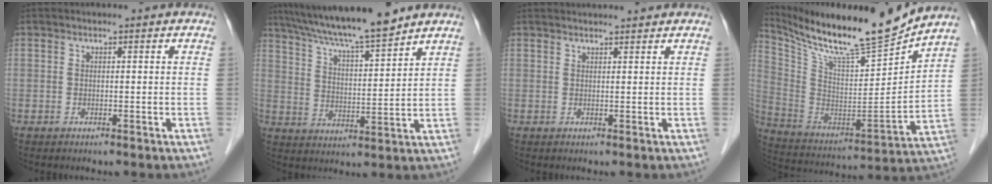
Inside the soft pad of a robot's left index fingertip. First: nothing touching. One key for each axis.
{"total": 13.6, "fx": 11.9, "fy": 0.1, "fz": 6.6, "tx": -0.117, "ty": 0.012, "tz": 0.198}
{"total": 5.4, "fx": 5.2, "fy": 0.2, "fz": 1.3, "tx": -0.015, "ty": 0.028, "tz": 0.061}
{"total": 19.0, "fx": 17.2, "fy": 0.1, "fz": 8.0, "tx": -0.165, "ty": -0.040, "tz": 0.297}